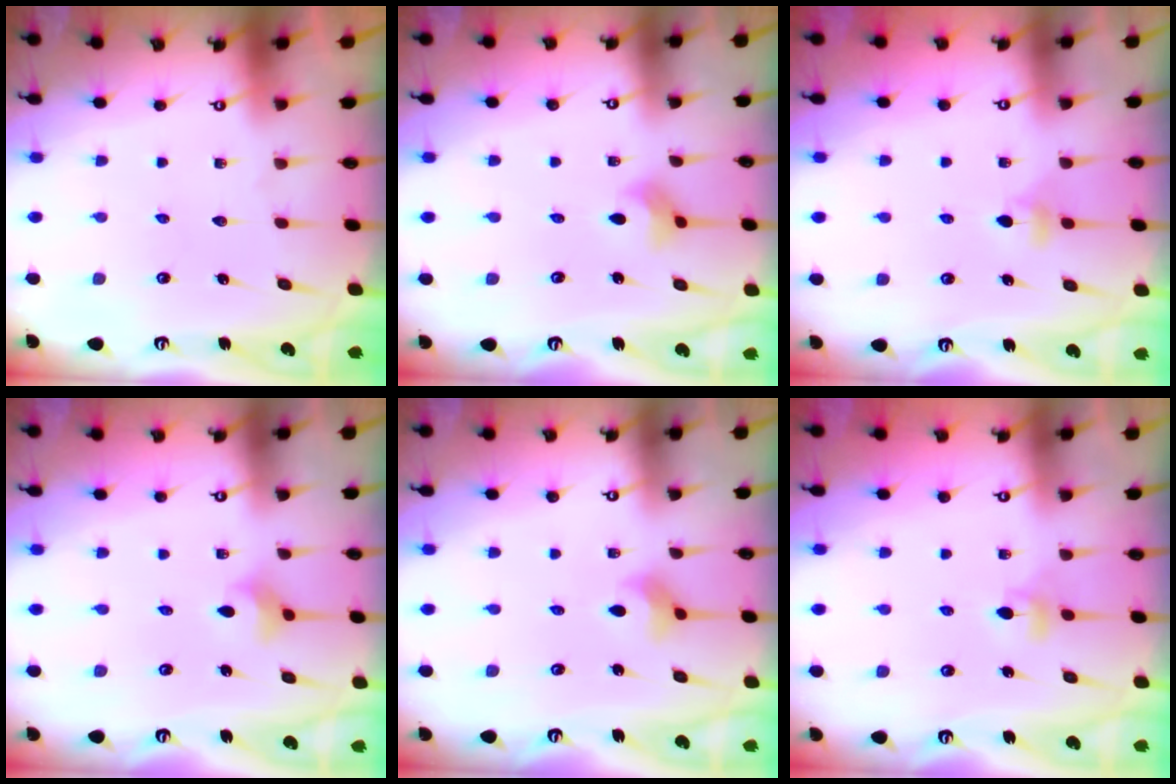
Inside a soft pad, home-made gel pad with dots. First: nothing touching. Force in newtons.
{"total": 3.9, "press": 3.9, "slide": 0.6}
{"total": 4.0, "press": 3.9, "slide": 0.6}
{"total": 4.0, "press": 4.0, "slide": 0.6}
{"total": 3.2, "press": 3.1, "slide": 0.5}
{"total": 4.0, "press": 3.9, "slide": 0.6}